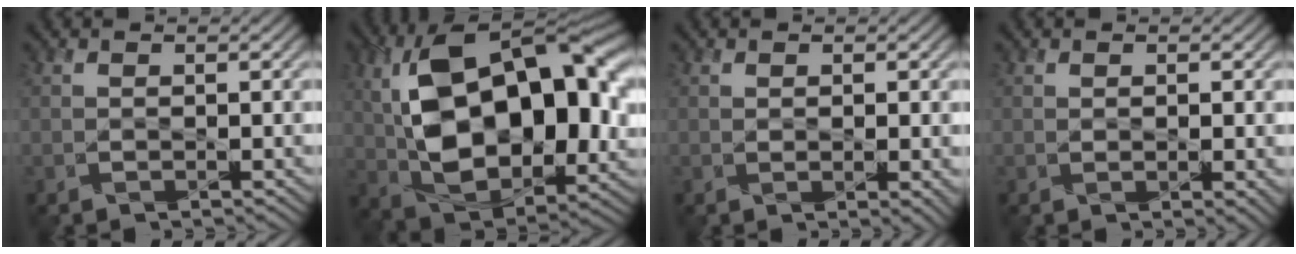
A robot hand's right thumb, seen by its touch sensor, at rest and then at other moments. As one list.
[{"total": 19.0, "force": [3.2, 11.0, 15.1], "torque": [-0.279, 0.003, 0.059]}, {"total": 2.0, "force": [0.1, 0.6, 1.9], "torque": [-0.032, -0.005, 0.007]}, {"total": 1.7, "force": [0.2, 0.5, 1.6], "torque": [-0.027, -0.005, 0.007]}]